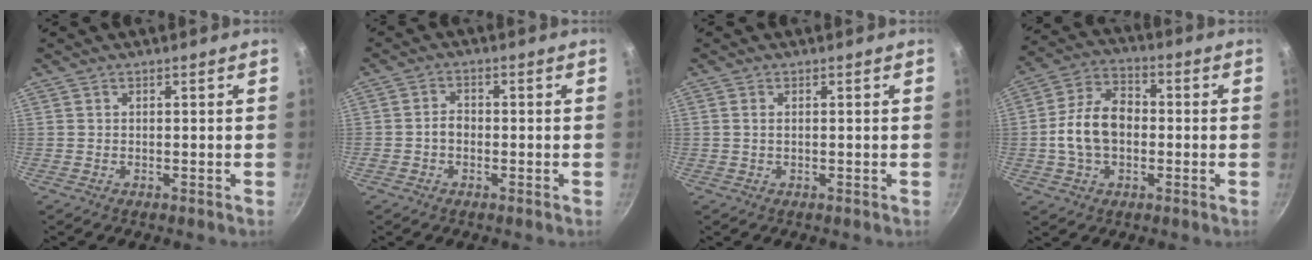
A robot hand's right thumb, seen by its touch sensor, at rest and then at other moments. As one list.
[{"total": 2.4, "force": [-0.7, 1.8, 1.5], "torque": [-0.017, 0.016, -0.013]}, {"total": 0.7, "force": [0.2, 0.3, 0.6], "torque": [-0.013, 0.001, 0.002]}, {"total": 11.9, "force": [-1.0, 8.1, 8.7], "torque": [-0.137, 0.029, -0.030]}]